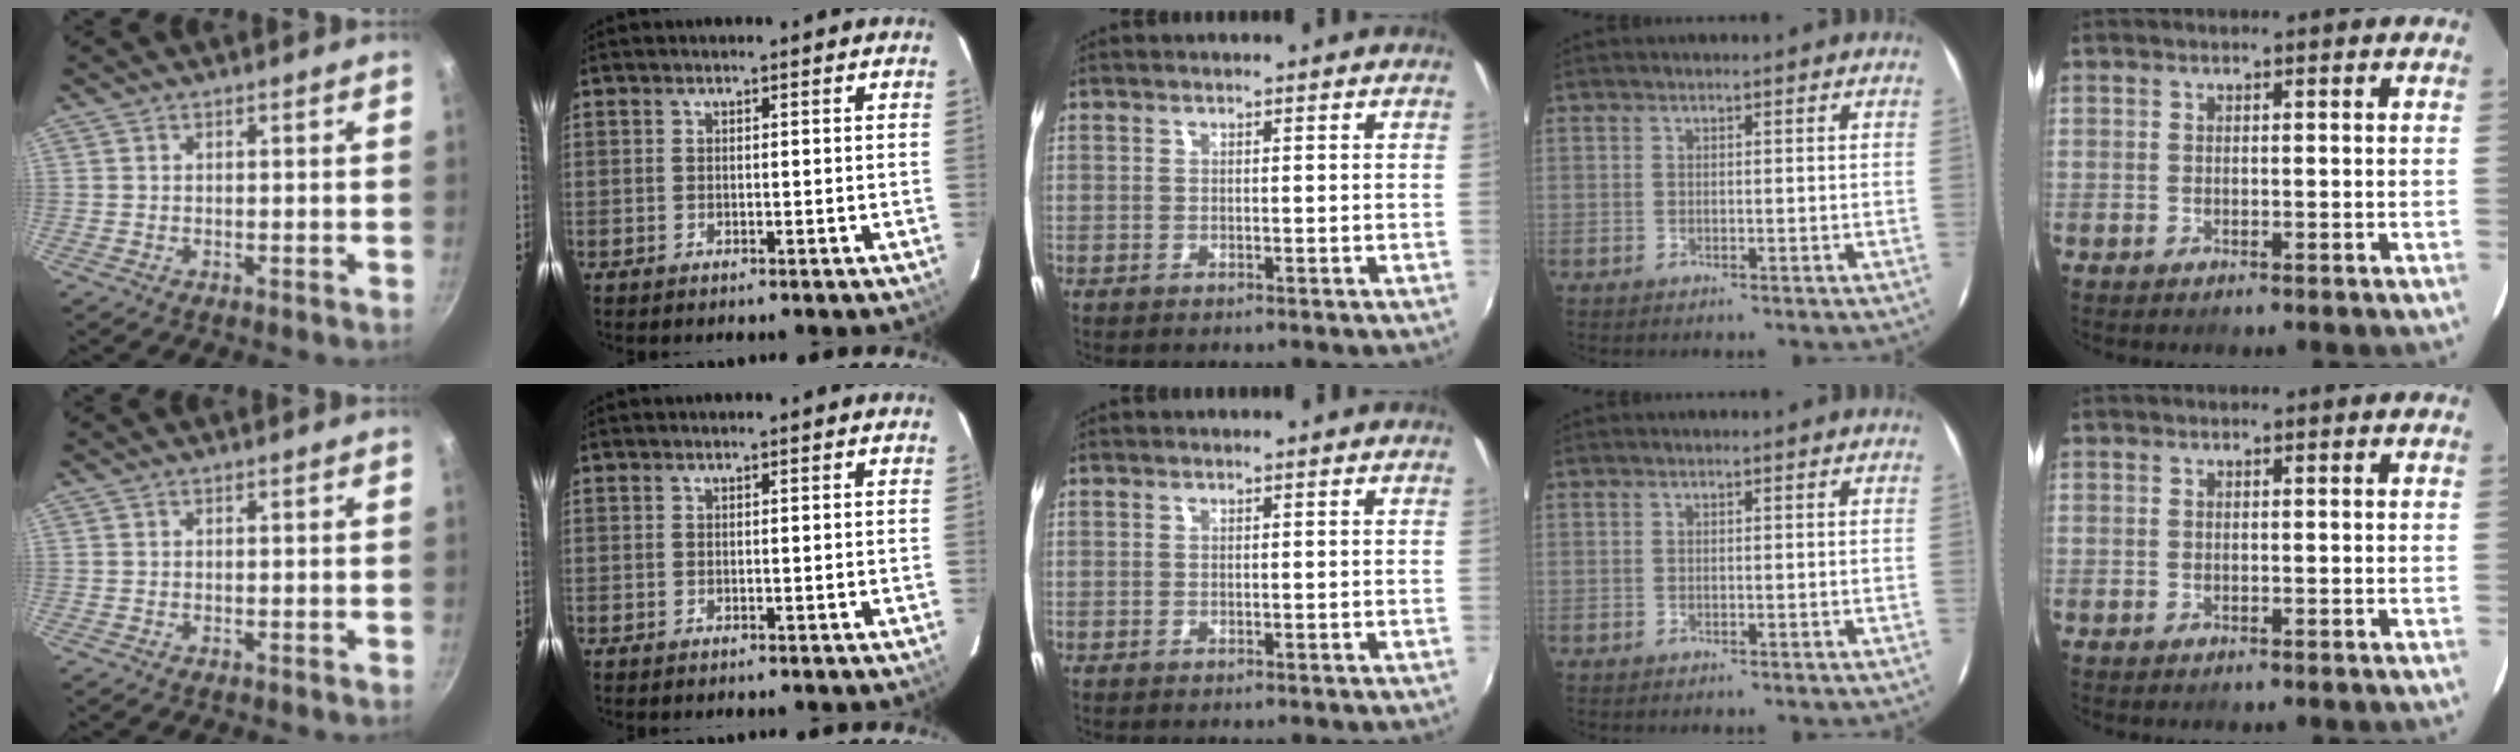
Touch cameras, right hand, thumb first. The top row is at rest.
{}